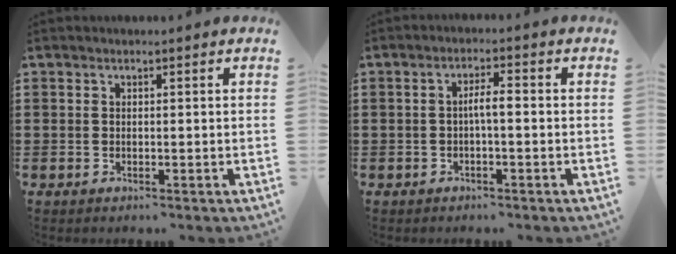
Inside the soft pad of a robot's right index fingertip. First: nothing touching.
{"total": 2.6, "force": [-0.4, 0.4, 2.5], "torque": [-0.047, 0.003, -0.010]}